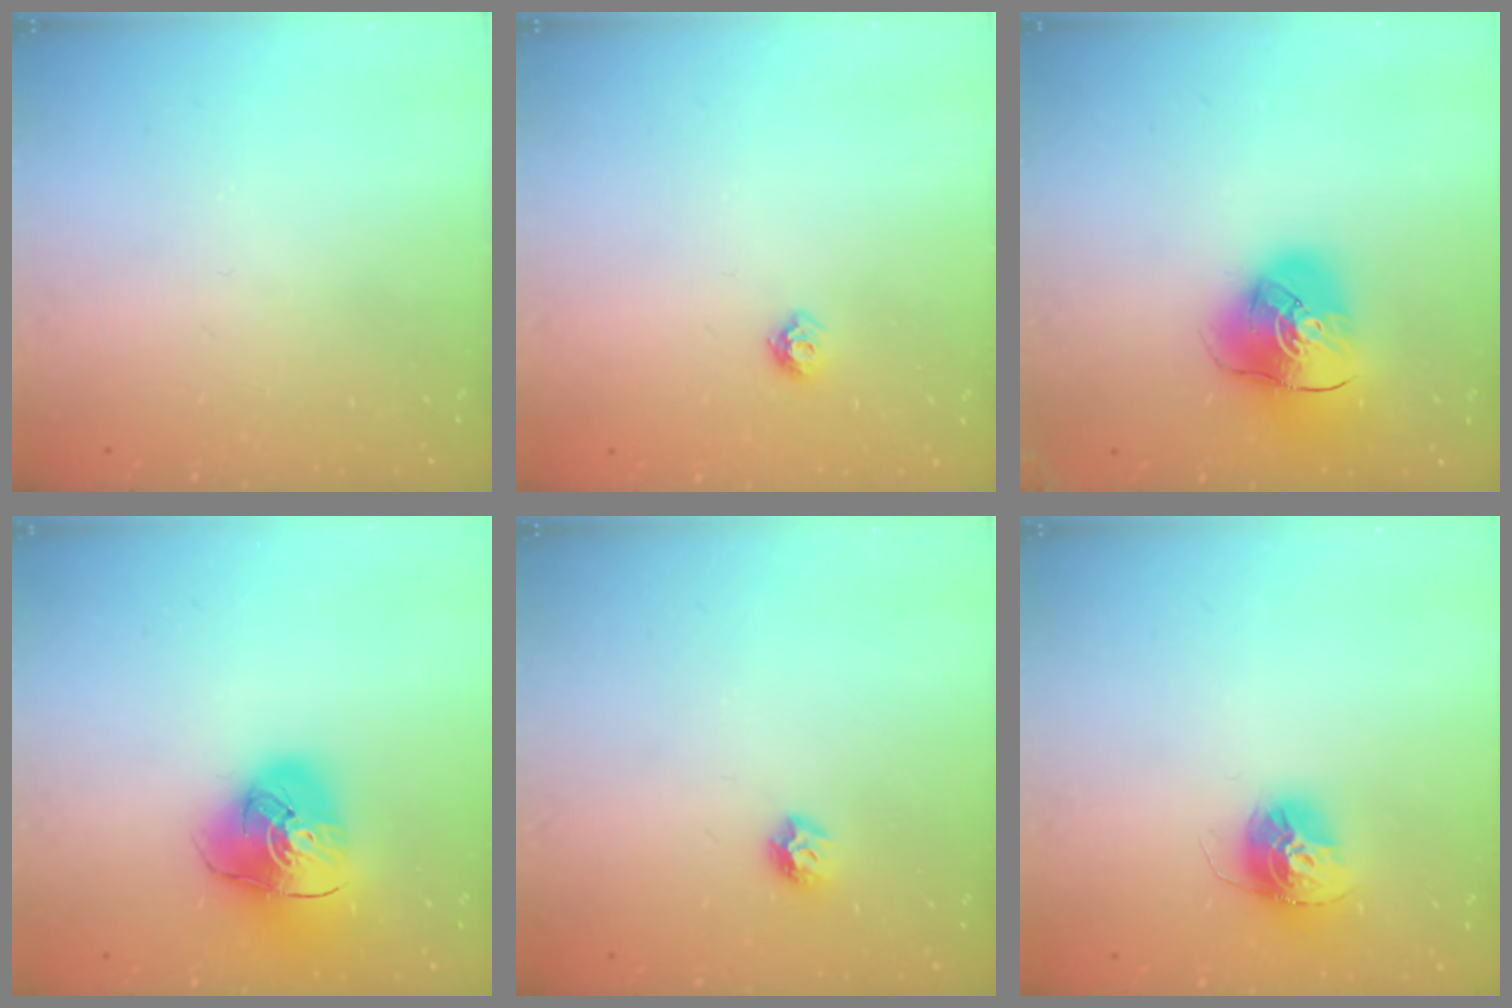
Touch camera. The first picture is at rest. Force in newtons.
{"total": 6.1, "press": 6.0, "slide": 0.9}
{"total": 12.8, "press": 12.7, "slide": 2.0}
{"total": 13.9, "press": 13.8, "slide": 1.7}
{"total": 6.7, "press": 6.7, "slide": 0.8}
{"total": 13.1, "press": 13.0, "slide": 1.1}